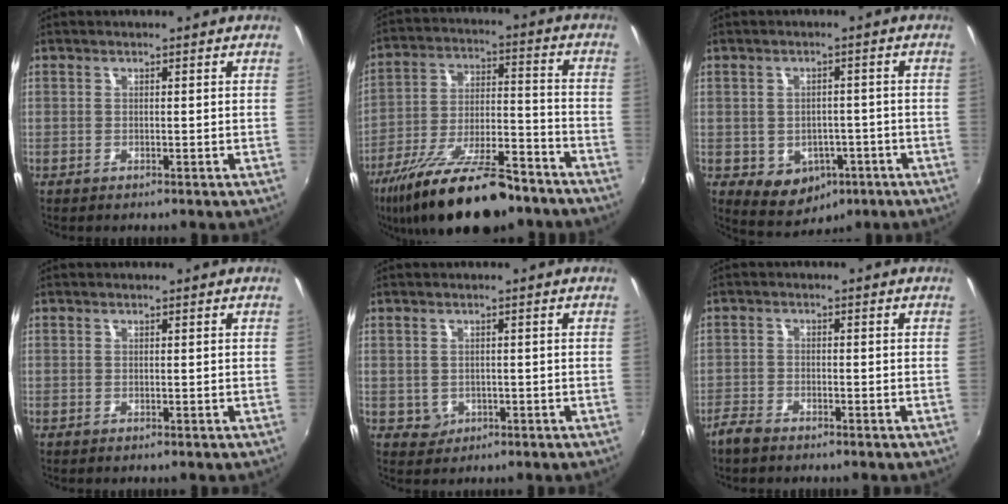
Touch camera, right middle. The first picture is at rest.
{"total": 21.4, "force": [-15.5, 7.0, 13.0], "torque": [-0.237, -0.023, -0.241]}
{"total": 7.7, "force": [-3.1, 6.2, 3.3], "torque": [-0.072, 0.004, -0.022]}
{"total": 0.0}
{"total": 2.2, "force": [-0.2, 2.1, 0.6], "torque": [-0.010, 0.000, 0.001]}
{"total": 3.4, "force": [-3.0, 1.1, 1.3], "torque": [-0.044, -0.004, -0.060]}